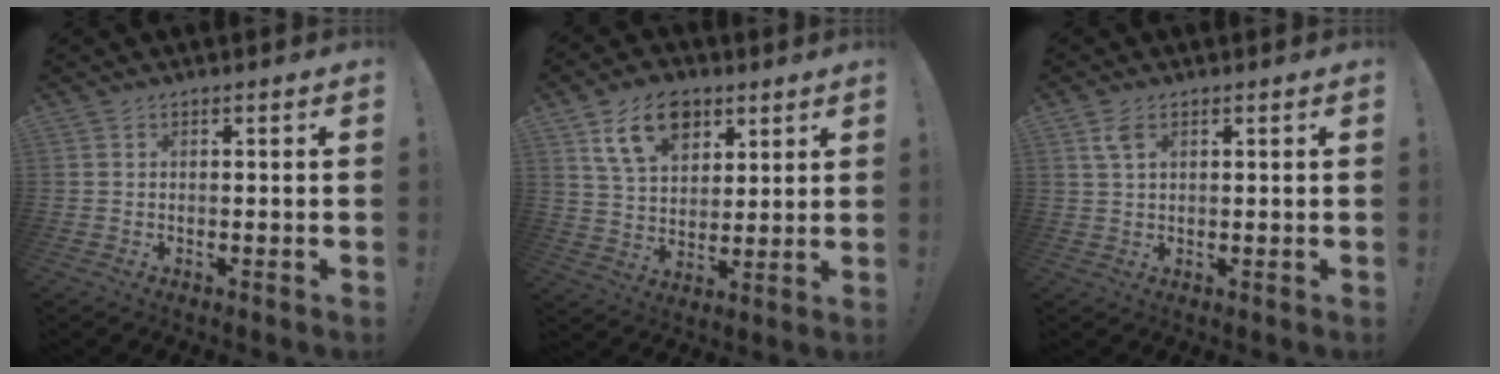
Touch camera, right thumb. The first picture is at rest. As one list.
[{"total": 14.1, "force": [7.3, 9.5, 7.4], "torque": [-0.113, -0.022, 0.138]}, {"total": 3.7, "force": [1.7, 1.9, 2.7], "torque": [-0.055, 0.003, 0.032]}]